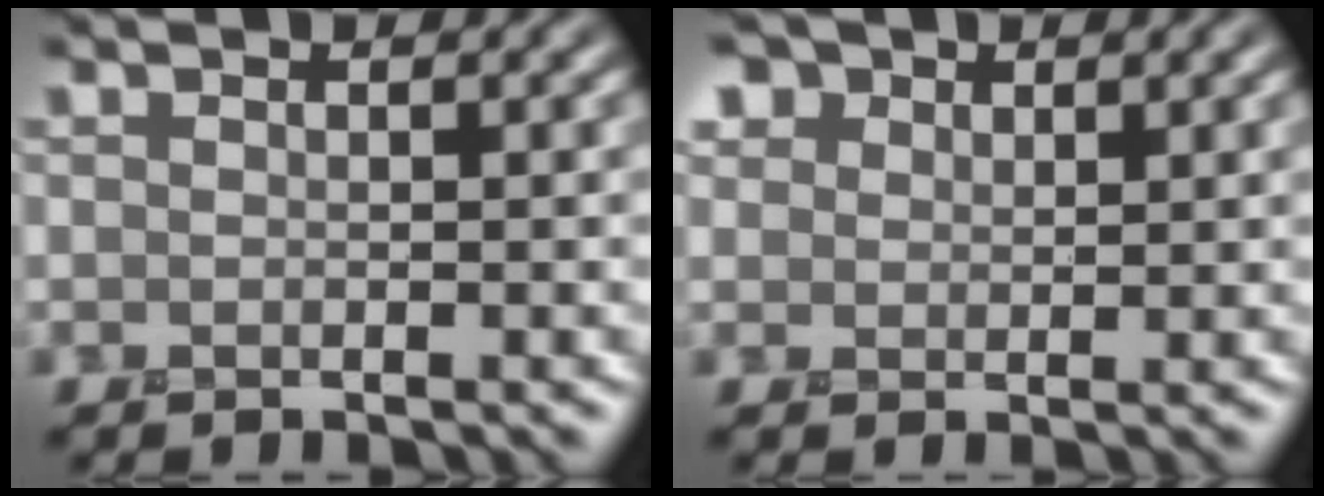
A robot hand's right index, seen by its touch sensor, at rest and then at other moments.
{"total": 3.2, "force": [2.3, 2.2, 0.6], "torque": [-0.025, 0.016, 0.028]}